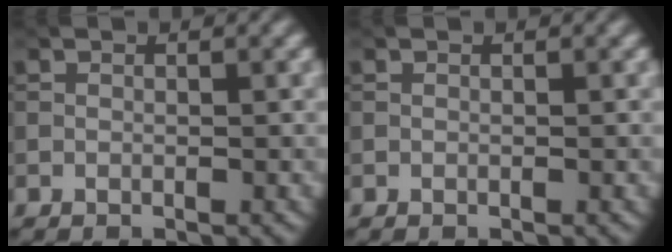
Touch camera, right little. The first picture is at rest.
{"total": 0.0}